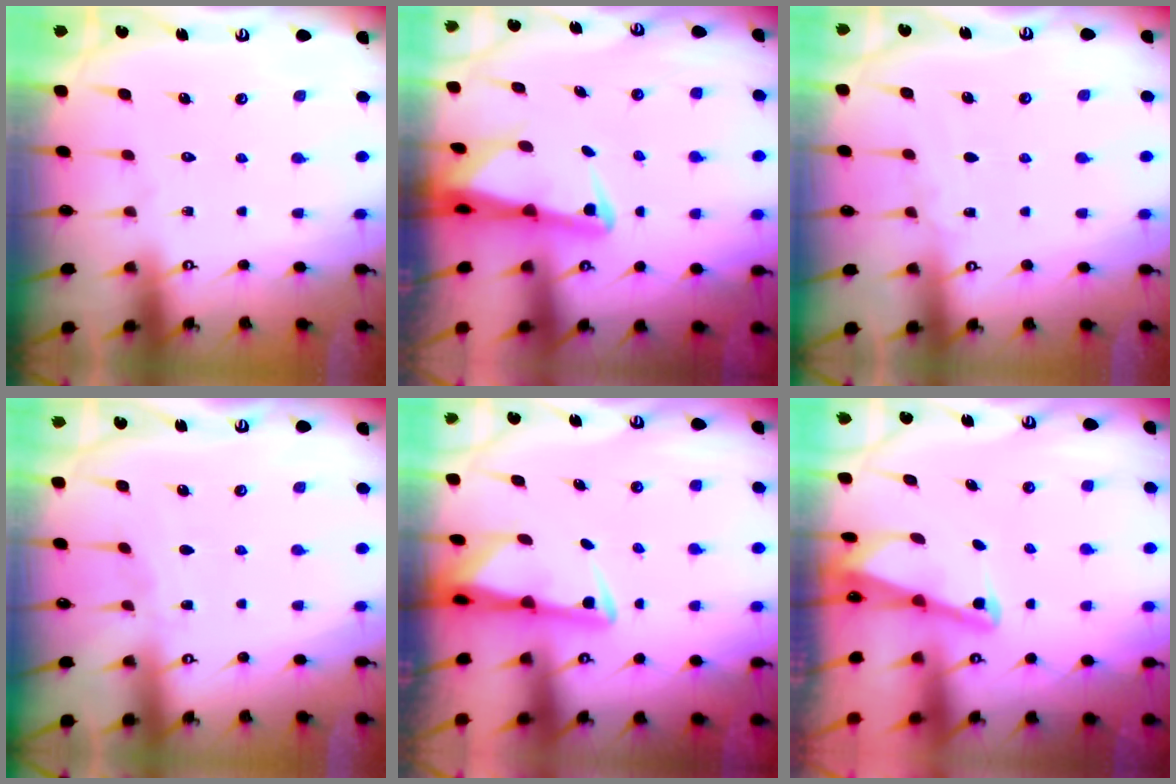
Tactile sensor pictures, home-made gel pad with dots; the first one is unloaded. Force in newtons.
{"total": 3.2, "press": 3.1, "slide": 0.6}
{"total": 3.1, "press": 3.1, "slide": 0.4}
{"total": 2.7, "press": 2.6, "slide": 0.5}
{"total": 3.0, "press": 2.9, "slide": 0.6}
{"total": 2.1, "press": 2.1, "slide": 0.4}